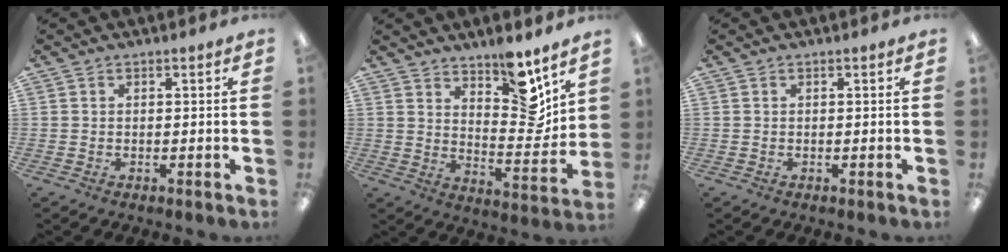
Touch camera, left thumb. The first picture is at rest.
{"total": 11.9, "force": [9.3, 4.3, 6.1], "torque": [-0.060, -0.084, 0.161]}
{"total": 0.0}